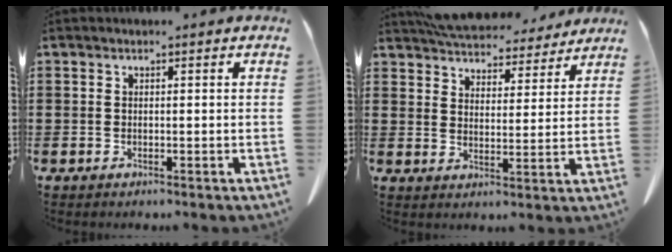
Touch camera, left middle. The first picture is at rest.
{"total": 6.0, "force": [5.9, 0.8, 0.8], "torque": [-0.044, -0.031, 0.106]}